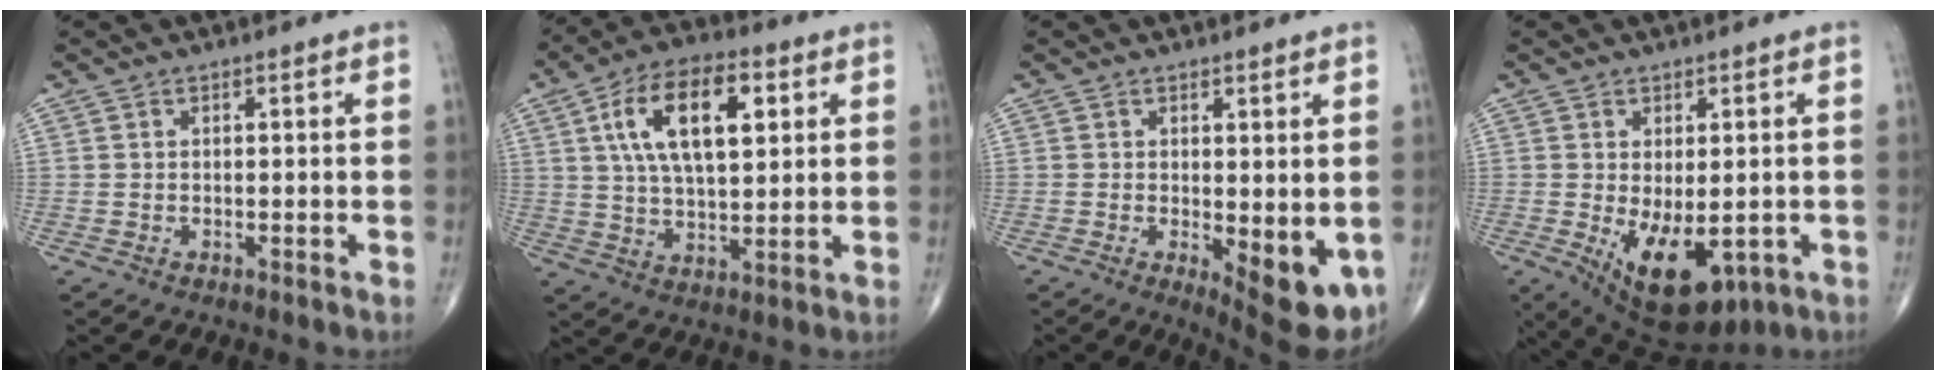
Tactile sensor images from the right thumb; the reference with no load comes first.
{"total": 16.1, "force": [5.1, 7.7, 13.2], "torque": [-0.219, 0.001, 0.088]}
{"total": 9.3, "force": [-1.7, 3.6, 8.4], "torque": [-0.099, -0.022, -0.013]}
{"total": 12.8, "force": [-3.6, 6.7, 10.4], "torque": [-0.152, -0.012, -0.031]}